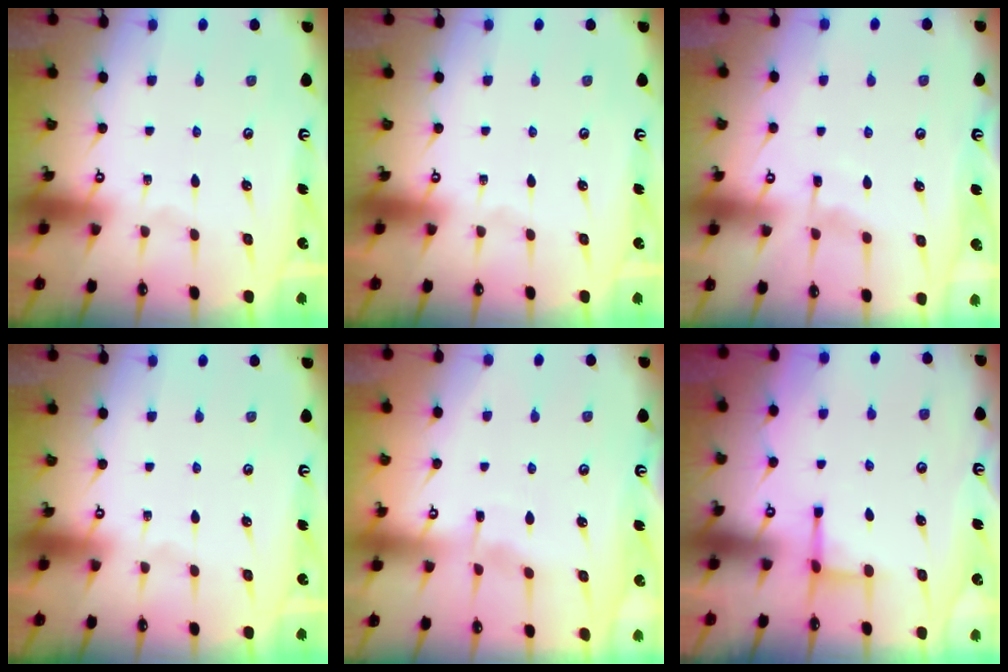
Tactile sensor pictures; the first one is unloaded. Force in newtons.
{"total": 0.0}
{"total": 4.5, "press": 4.5, "slide": 0.5}
{"total": 0.0}
{"total": 3.9, "press": 3.8, "slide": 0.5}
{"total": 2.6, "press": 2.6, "slide": 0.7}